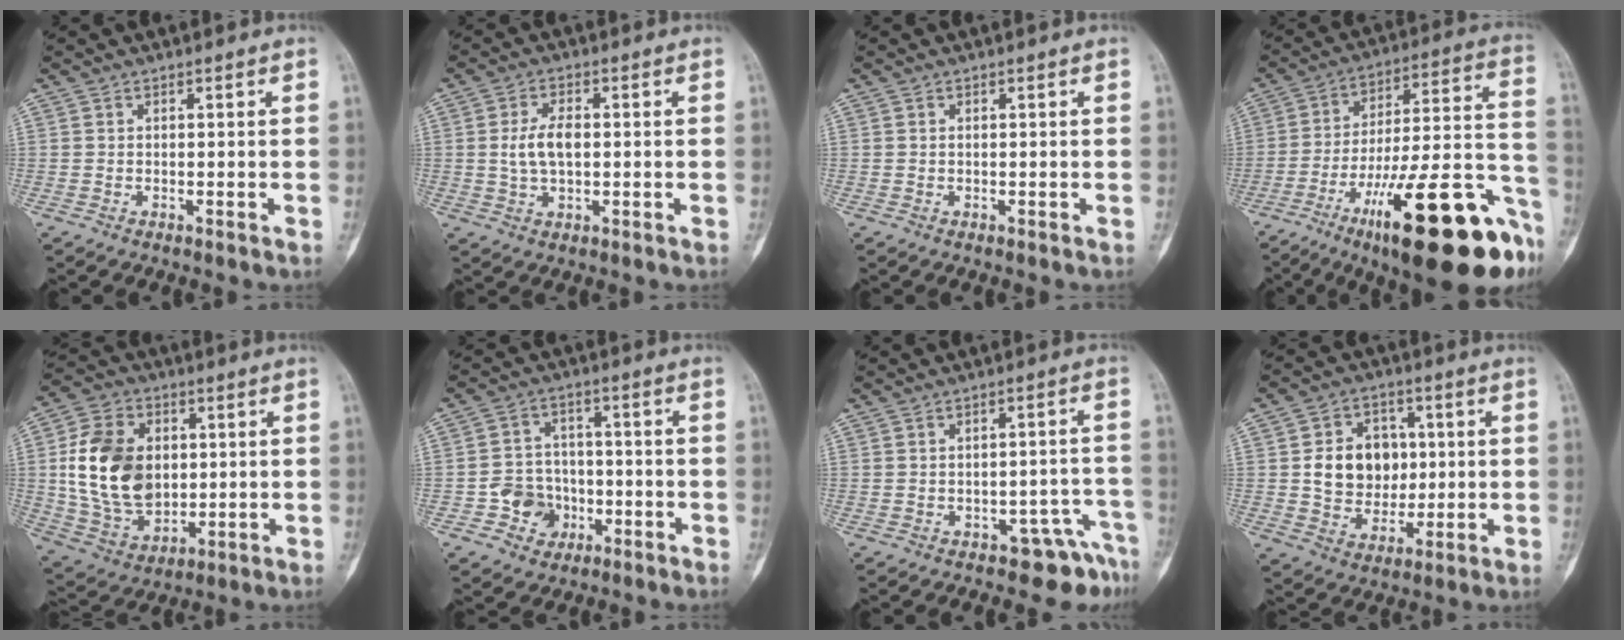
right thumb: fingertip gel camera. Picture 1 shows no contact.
{"total": 6.0, "force": [0.3, 3.1, 5.1], "torque": [-0.102, 0.005, 0.004]}
{"total": 0.0}
{"total": 29.3, "force": [-15.0, 7.6, 23.9], "torque": [-0.290, 0.071, -0.229]}
{"total": 18.1, "force": [1.7, 13.0, 12.5], "torque": [-0.198, -0.004, 0.042]}
{"total": 7.5, "force": [-2.8, 6.6, 2.0], "torque": [0.006, 0.026, -0.045]}
{"total": 6.0, "force": [-4.4, 2.9, 3.0], "torque": [-0.008, 0.045, -0.053]}
{"total": 12.1, "force": [1.3, 9.9, 6.8], "torque": [-0.067, 0.003, 0.029]}